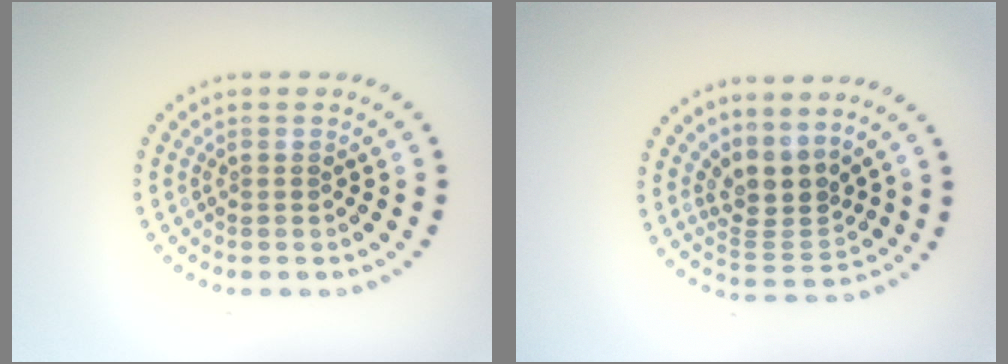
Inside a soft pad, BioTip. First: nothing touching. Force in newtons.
{"total": 3.4, "press": 2.5, "slide": 2.3}